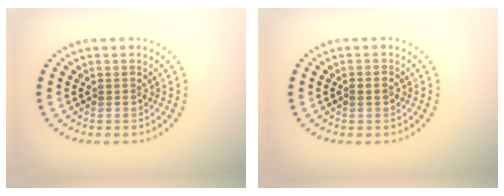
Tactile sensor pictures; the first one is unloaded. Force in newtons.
{"total": 1.0, "press": 1.0, "slide": 0.3}